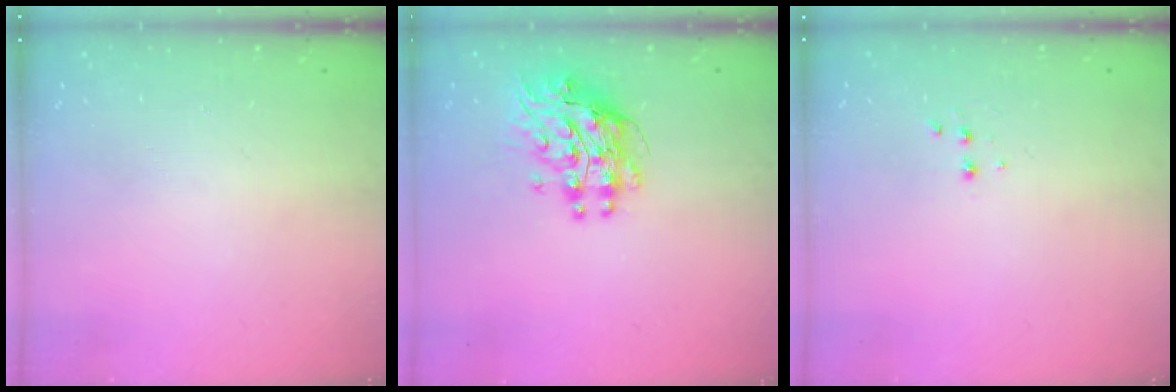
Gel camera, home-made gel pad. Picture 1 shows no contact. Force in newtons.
{"total": 9.8, "press": 9.7, "slide": 0.8}
{"total": 1.9, "press": 1.9, "slide": 0.2}